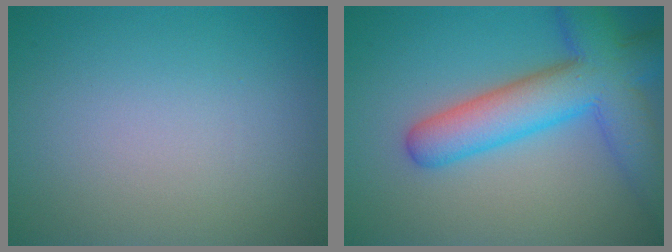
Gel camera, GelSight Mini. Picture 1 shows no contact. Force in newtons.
{"total": 9.0, "press": 9.0, "slide": 0.3}